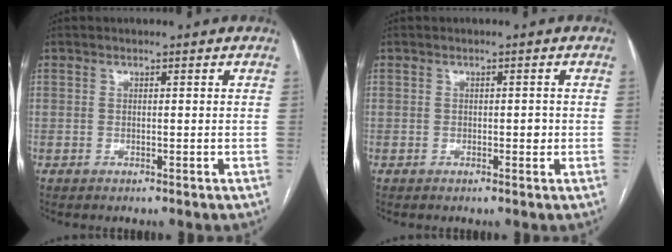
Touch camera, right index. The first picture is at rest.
{"total": 1.4, "force": [-0.2, 0.8, 1.2], "torque": [-0.016, 0.001, -0.003]}